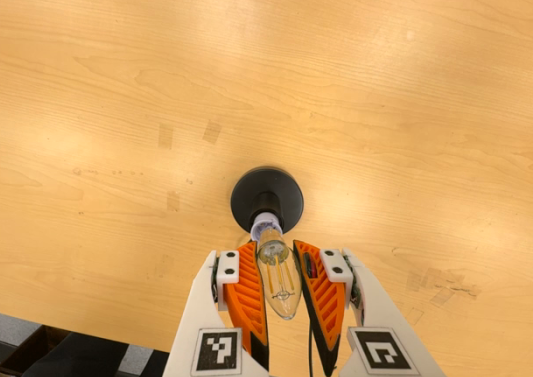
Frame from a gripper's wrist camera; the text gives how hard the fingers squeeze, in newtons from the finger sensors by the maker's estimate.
{"total": 20.5, "left": 22.2, "right": 18.8}